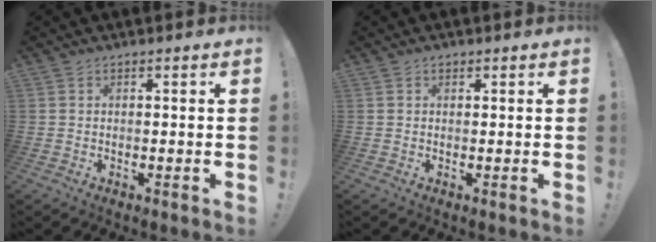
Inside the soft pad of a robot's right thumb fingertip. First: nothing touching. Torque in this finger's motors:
{"motor_torque": [-0.40, 0.45, -0.02, -0.25, -0.01]}